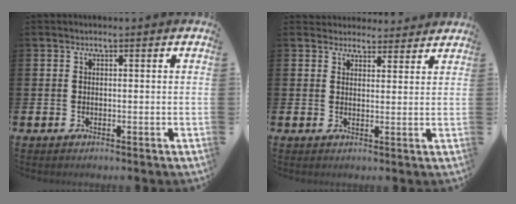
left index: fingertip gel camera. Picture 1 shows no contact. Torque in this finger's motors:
{"motor_torque": [1.08, -1.06, 0.22, 0.01]}